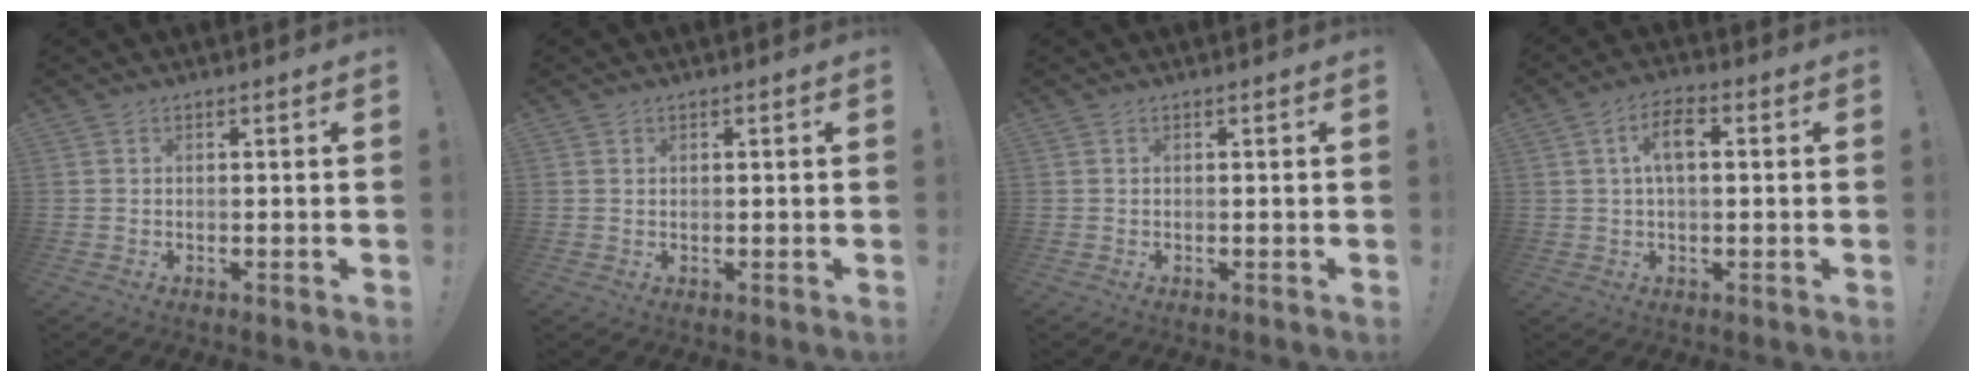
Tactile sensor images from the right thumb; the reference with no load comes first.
{"total": 0.6, "force": [0.5, 0.4, 0.2], "torque": [0.004, -0.002, 0.007]}
{"total": 0.0}
{"total": 7.0, "force": [1.1, 3.4, 6.0], "torque": [-0.104, 0.014, 0.018]}